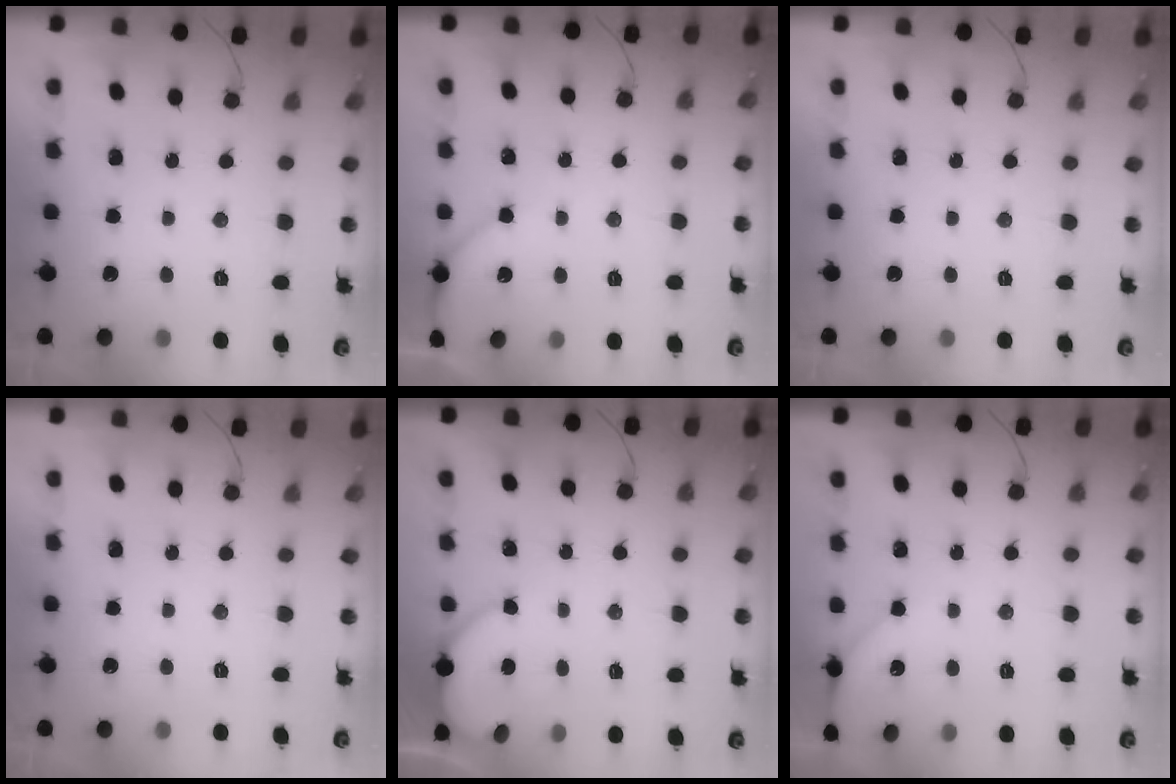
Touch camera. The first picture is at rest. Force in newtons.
{"total": 4.9, "press": 4.8, "slide": 0.6}
{"total": 0.0}
{"total": 0.0}
{"total": 2.9, "press": 2.8, "slide": 0.4}
{"total": 5.2, "press": 5.1, "slide": 0.6}